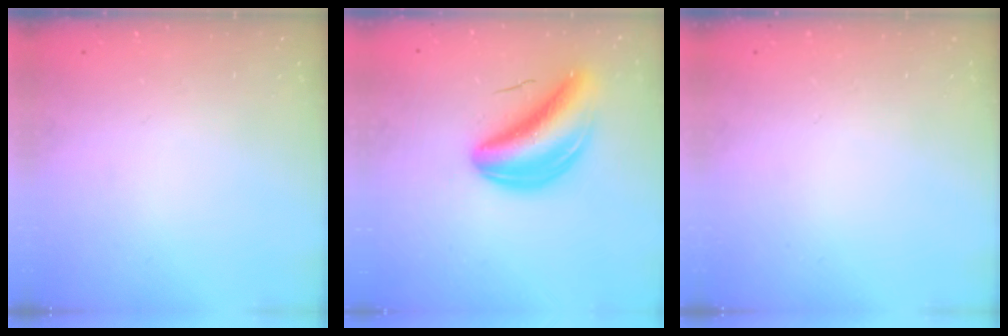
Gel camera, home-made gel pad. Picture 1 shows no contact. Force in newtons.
{"total": 8.3, "press": 8.0, "slide": 2.5}
{"total": 0.0}